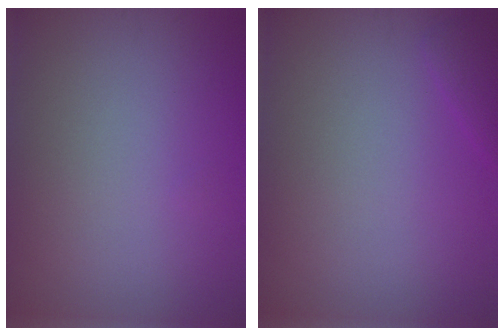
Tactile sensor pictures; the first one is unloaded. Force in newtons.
{"total": 1.1, "press": 1.1, "slide": 0.1}